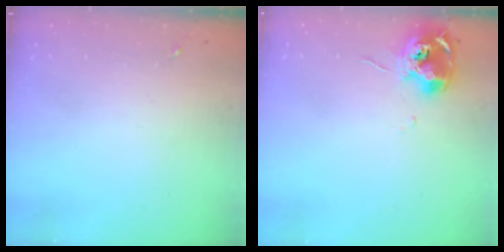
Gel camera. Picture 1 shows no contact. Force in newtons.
{"total": 11.7, "press": 11.6, "slide": 1.0}